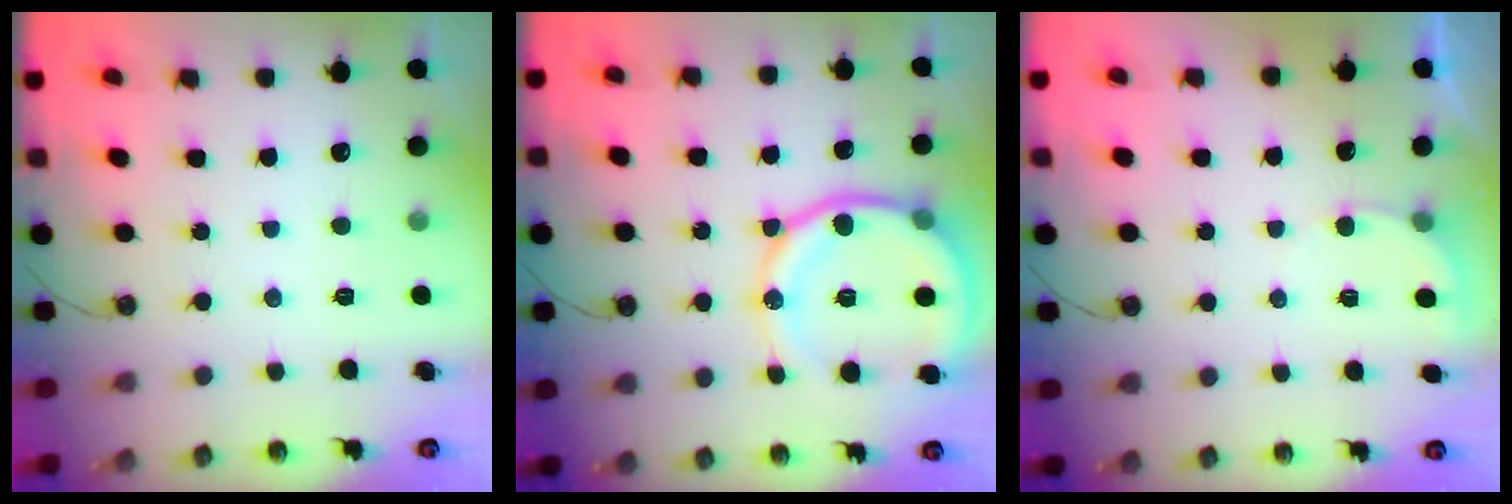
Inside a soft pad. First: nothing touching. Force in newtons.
{"total": 16.4, "press": 16.3, "slide": 1.9}
{"total": 2.7, "press": 2.7, "slide": 0.2}